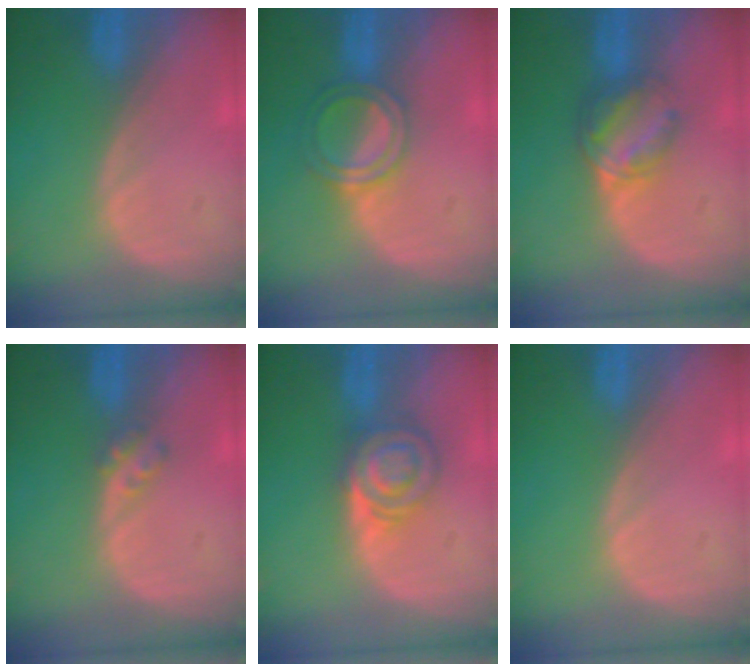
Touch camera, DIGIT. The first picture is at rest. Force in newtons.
{"total": 5.0, "press": 4.6, "slide": 1.9}
{"total": 6.3, "press": 5.4, "slide": 3.2}
{"total": 2.3, "press": 2.0, "slide": 1.2}
{"total": 6.1, "press": 5.9, "slide": 1.8}
{"total": 0.0}